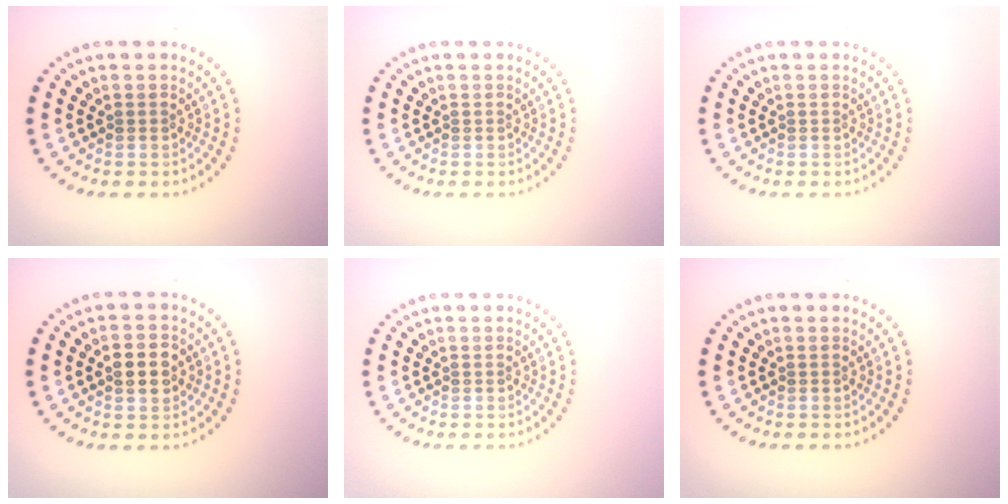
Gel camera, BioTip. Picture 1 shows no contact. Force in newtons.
{"total": 0.0}
{"total": 0.0}
{"total": 2.9, "press": 2.9, "slide": 0.2}
{"total": 0.0}
{"total": 0.0}